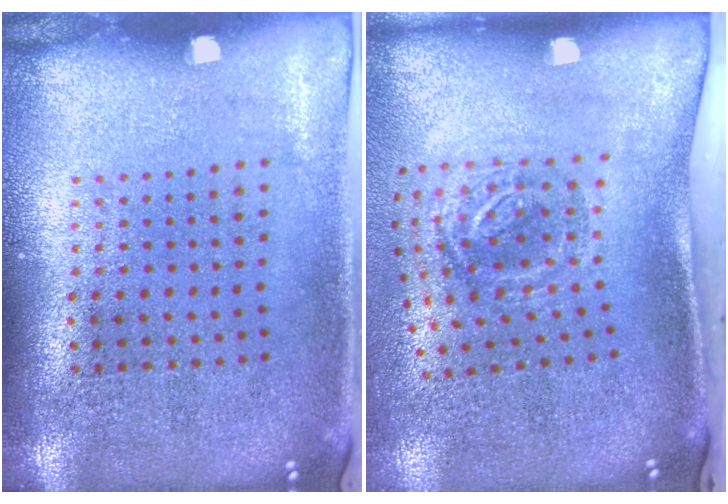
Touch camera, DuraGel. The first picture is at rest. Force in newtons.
{"total": 1.9, "press": 1.2, "slide": 1.6}